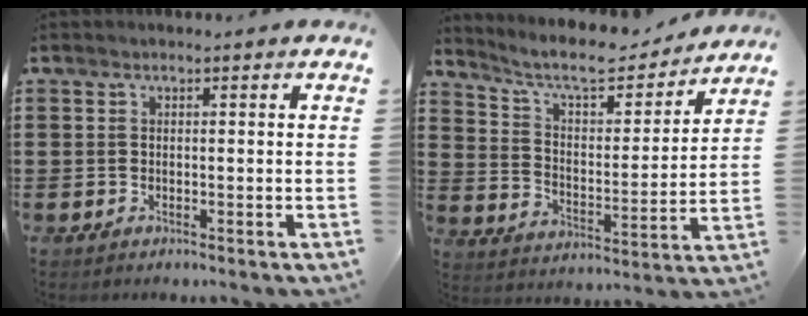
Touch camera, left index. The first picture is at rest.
{"total": 7.9, "force": [7.1, 1.4, 3.2], "torque": [-0.092, -0.044, 0.122]}